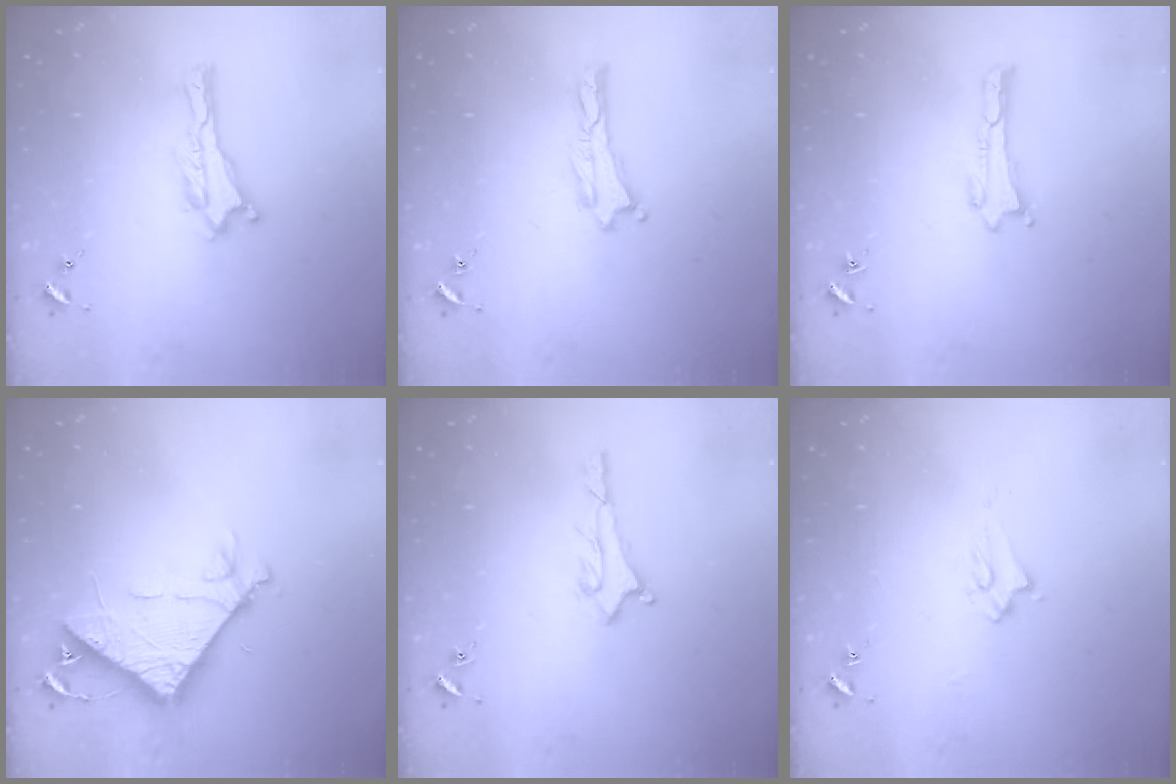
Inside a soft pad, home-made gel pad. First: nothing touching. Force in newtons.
{"total": 0.0}
{"total": 0.0}
{"total": 7.9, "press": 7.8, "slide": 0.7}
{"total": 2.0, "press": 2.0, "slide": 0.2}
{"total": 1.9, "press": 1.9, "slide": 0.3}